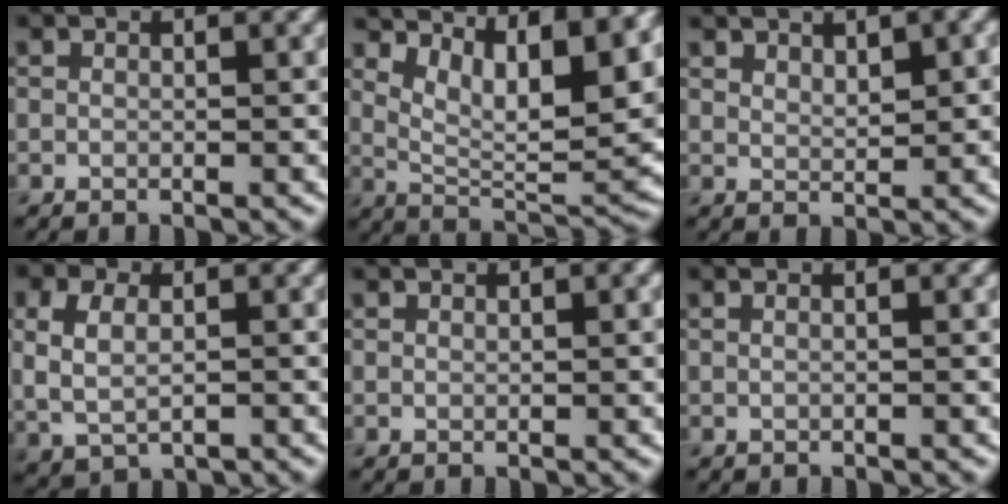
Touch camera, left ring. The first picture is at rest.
{"total": 11.7, "force": [5.5, 4.0, 9.5], "torque": [-0.135, 0.000, 0.090]}
{"total": 3.2, "force": [1.8, 1.2, 2.3], "torque": [-0.036, -0.002, 0.037]}
{"total": 3.8, "force": [0.3, 2.5, 2.8], "torque": [-0.059, -0.003, 0.015]}
{"total": 0.6, "force": [0.4, 0.2, 0.4], "torque": [-0.006, 0.001, 0.008]}
{"total": 1.0, "force": [0.5, 0.6, 0.7], "torque": [0.001, -0.006, -0.006]}